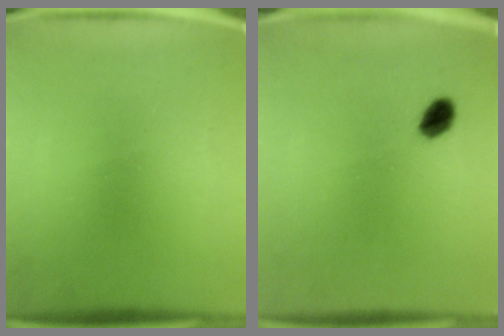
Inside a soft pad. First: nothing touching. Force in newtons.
{"total": 3.6}